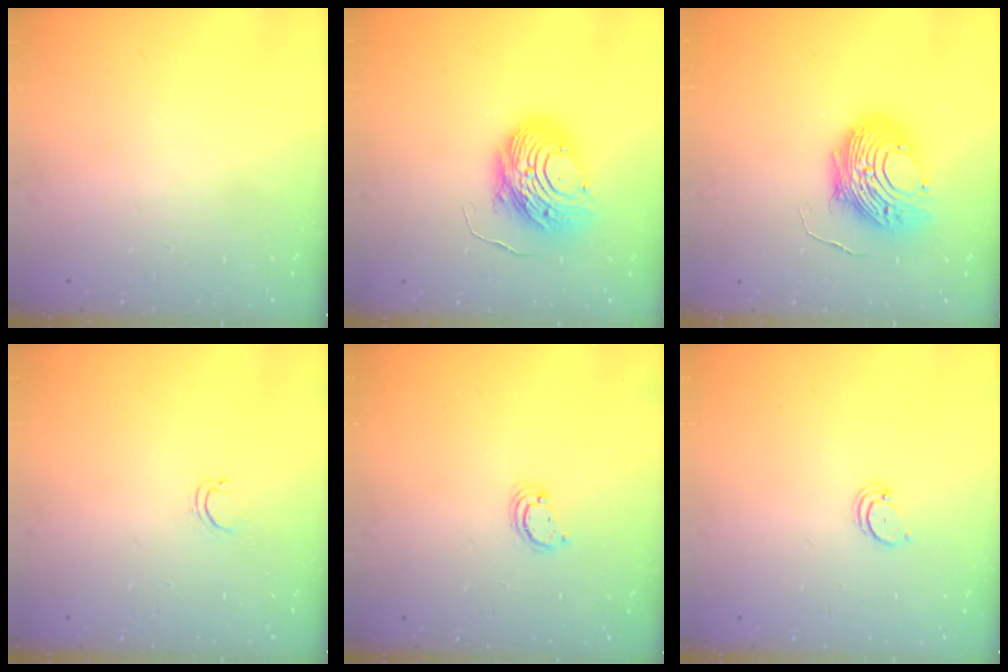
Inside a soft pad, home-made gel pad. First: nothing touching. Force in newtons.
{"total": 12.5, "press": 12.5, "slide": 0.7}
{"total": 13.5, "press": 13.4, "slide": 1.4}
{"total": 2.6, "press": 2.5, "slide": 0.4}
{"total": 2.6, "press": 2.6, "slide": 0.2}
{"total": 2.0, "press": 2.0, "slide": 0.2}